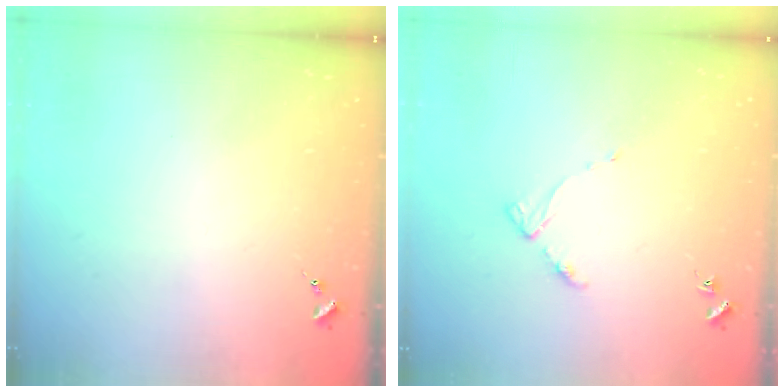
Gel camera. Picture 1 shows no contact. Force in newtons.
{"total": 3.8, "press": 3.8, "slide": 0.5}